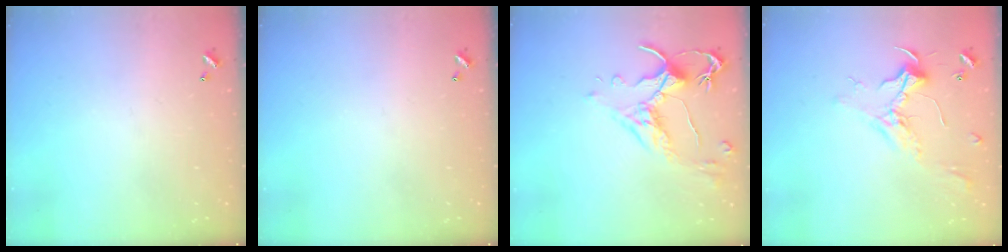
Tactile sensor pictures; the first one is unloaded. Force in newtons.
{"total": 0.0}
{"total": 2.5, "press": 2.1, "slide": 1.4}
{"total": 2.4, "press": 2.3, "slide": 0.8}